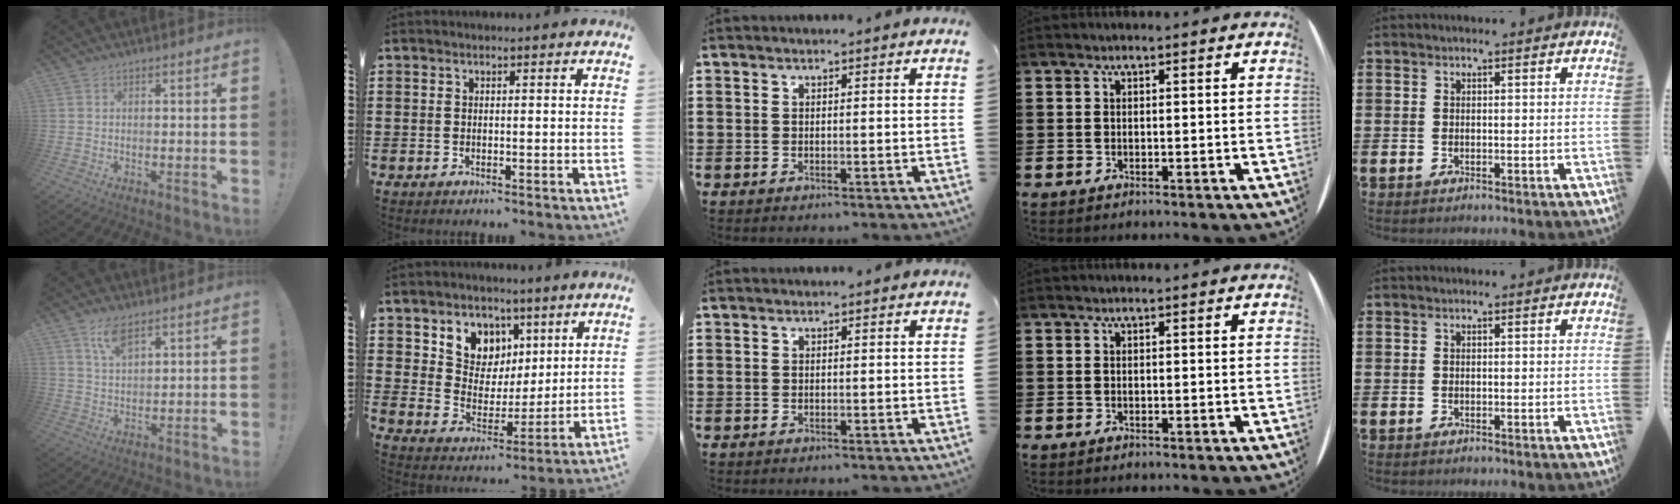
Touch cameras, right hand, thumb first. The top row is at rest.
{"thumb": {"total": 6.8, "force": [4.4, 2.6, 4.4], "torque": [-0.084, -0.015, 0.080]}, "index": {"total": 6.7, "force": [3.8, 5.4, 0.5], "torque": [-0.045, -0.022, 0.069]}}